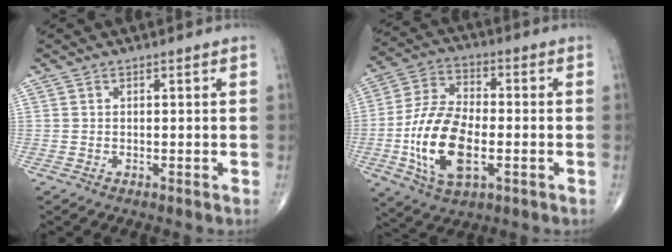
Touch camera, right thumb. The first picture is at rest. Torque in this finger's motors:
{"motor_torque": [-0.08, 0.82, 1.71, -0.10, 0.50]}